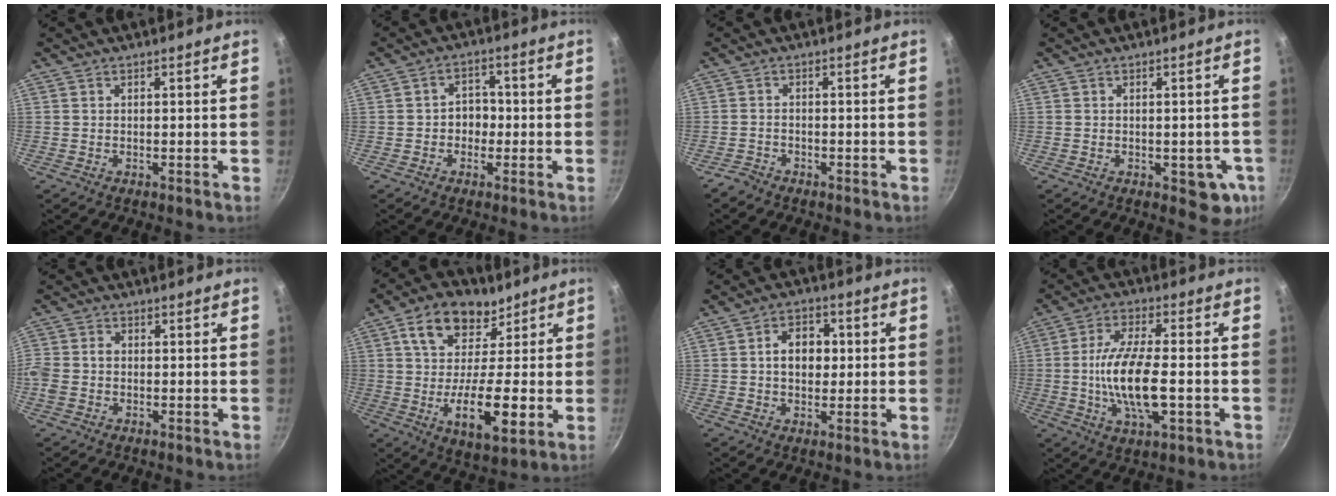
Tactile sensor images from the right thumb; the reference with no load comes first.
{"total": 4.4, "force": [-0.8, 3.7, 2.3], "torque": [0.002, 0.014, -0.015]}
{"total": 2.0, "force": [-1.8, 0.9, 0.2], "torque": [-0.007, 0.020, -0.032]}
{"total": 6.4, "force": [-1.7, 3.5, 5.1], "torque": [-0.031, 0.002, -0.018]}
{"total": 5.0, "force": [-0.8, 4.0, 2.9], "torque": [-0.066, 0.007, -0.027]}
{"total": 17.3, "force": [3.3, 11.2, 12.8], "torque": [-0.171, -0.015, 0.049]}
{"total": 7.3, "force": [0.6, 5.4, 4.8], "torque": [-0.044, 0.010, 0.004]}
{"total": 13.2, "force": [-2.2, 4.8, 12.0], "torque": [-0.230, 0.016, -0.051]}